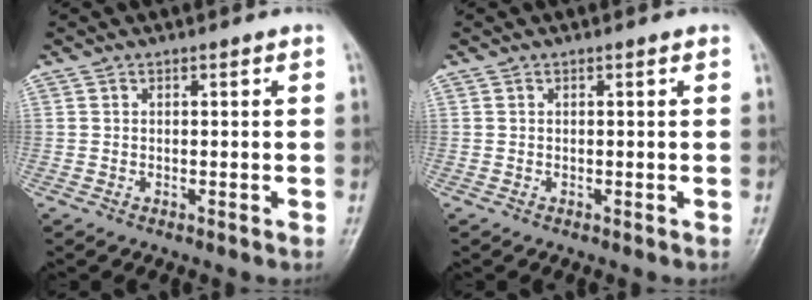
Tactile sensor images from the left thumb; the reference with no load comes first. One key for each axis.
{"total": 0.0}